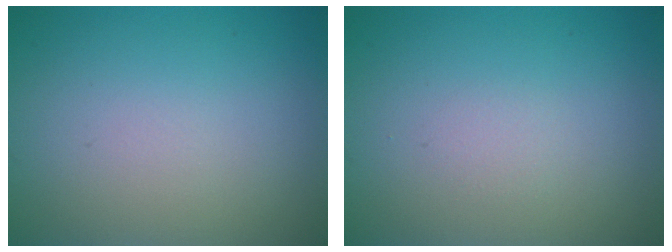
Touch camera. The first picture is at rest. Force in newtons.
{"total": 0.6, "press": 0.6, "slide": 0.0}